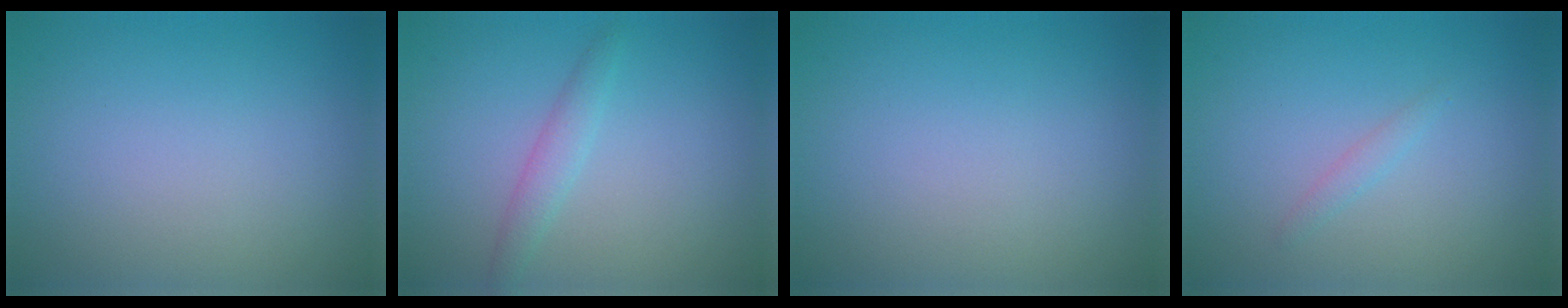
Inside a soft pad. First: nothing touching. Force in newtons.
{"total": 1.7, "press": 1.7, "slide": 0.1}
{"total": 0.0}
{"total": 0.8, "press": 0.8, "slide": 0.1}